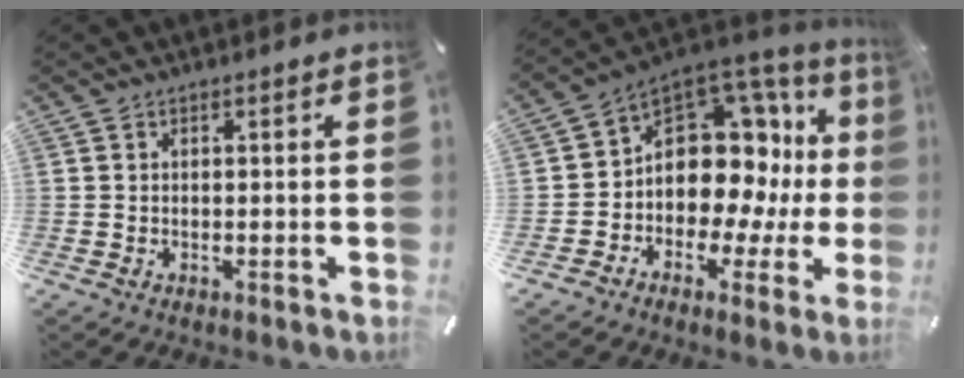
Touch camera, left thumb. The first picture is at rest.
{"total": 13.1, "force": [2.3, 10.2, 7.9], "torque": [-0.121, -0.041, 0.039]}